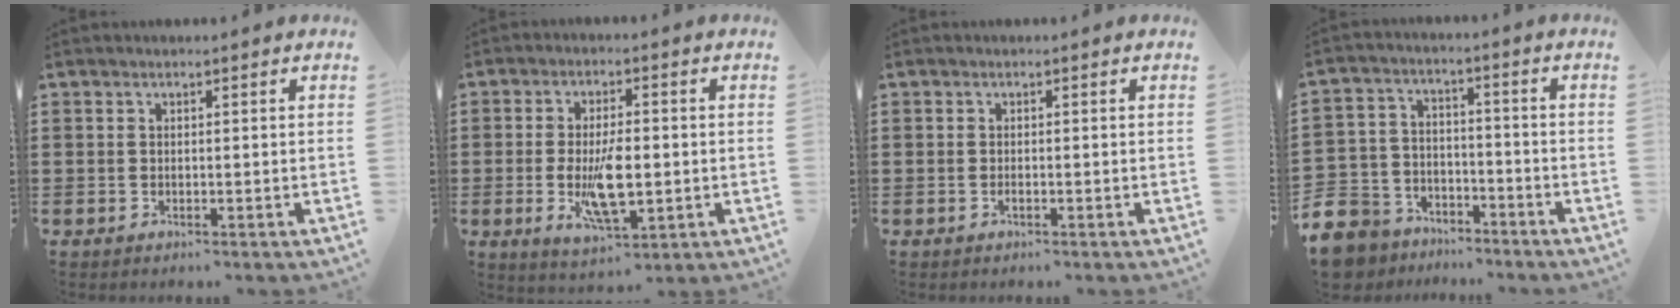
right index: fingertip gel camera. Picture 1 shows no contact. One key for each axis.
{"total": 8.3, "fx": -1.2, "fy": 3.2, "fz": 7.6, "tx": -0.148, "ty": -0.009, "tz": -0.024}
{"total": 0.6, "fx": -0.3, "fy": 0.2, "fz": 0.5, "tx": -0.010, "ty": -0.004, "tz": -0.006}
{"total": 8.1, "fx": -7.1, "fy": 3.8, "fz": 0.8, "tx": -0.063, "ty": 0.012, "tz": -0.148}